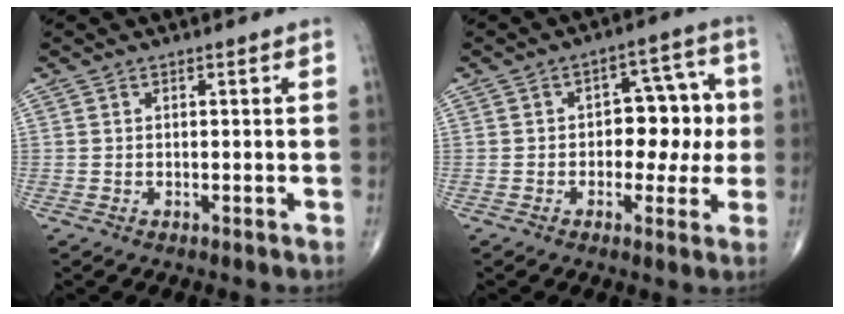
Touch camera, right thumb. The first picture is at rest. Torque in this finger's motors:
{"motor_torque": [0.09, 0.12, 0.17, -0.37, 0.11]}